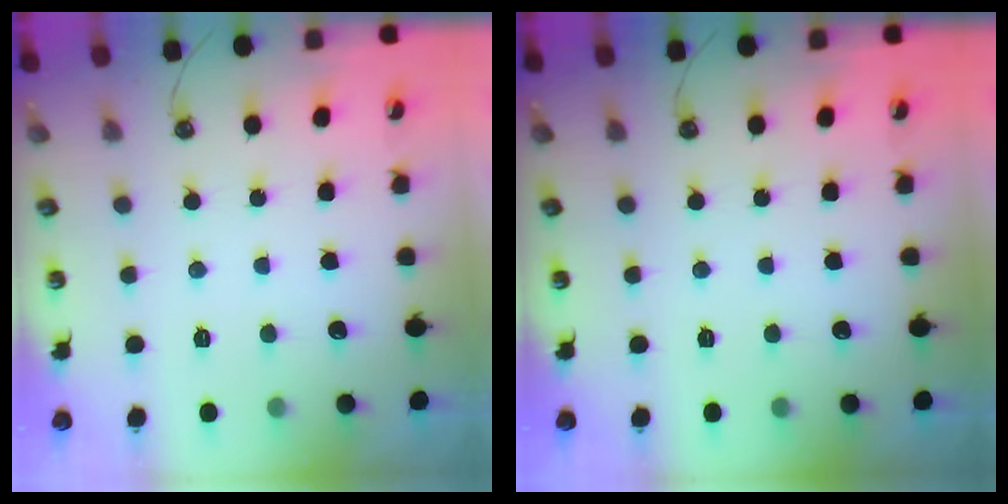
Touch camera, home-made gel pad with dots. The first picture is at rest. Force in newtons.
{"total": 0.0}